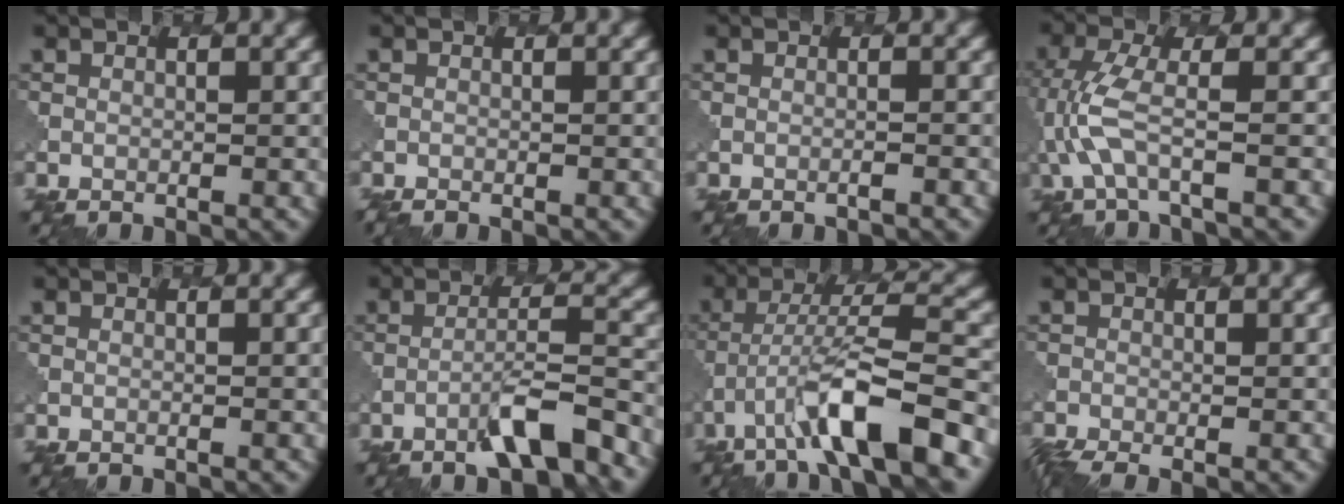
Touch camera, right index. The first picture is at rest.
{"total": 0.9, "force": [-0.8, 0.3, 0.3], "torque": [0.003, 0.002, -0.011]}
{"total": 0.7, "force": [-0.4, 0.1, 0.5], "torque": [-0.001, 0.000, -0.013]}
{"total": 3.8, "force": [-0.9, 0.9, 3.5], "torque": [-0.086, 0.000, -0.021]}
{"total": 0.7, "force": [0.1, 0.2, 0.6], "torque": [-0.005, 0.001, -0.005]}
{"total": 4.7, "force": [-3.1, 0.5, 3.6], "torque": [-0.059, 0.009, -0.052]}
{"total": 8.8, "force": [-4.7, 1.7, 7.2], "torque": [-0.131, 0.013, -0.080]}
{"total": 3.5, "force": [-2.8, 0.7, 2.0], "torque": [-0.034, -0.014, -0.050]}